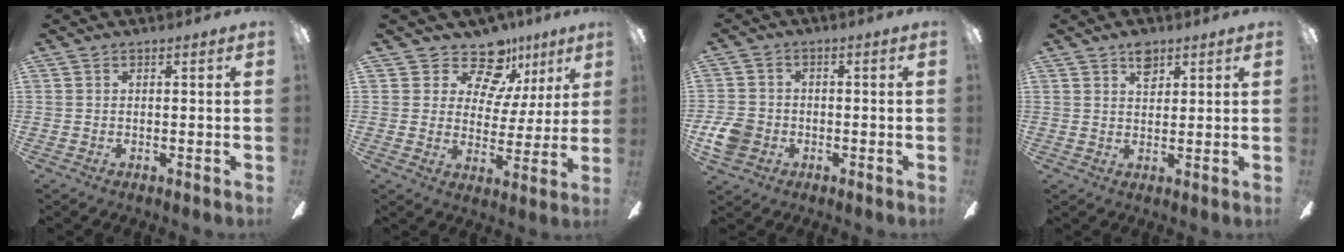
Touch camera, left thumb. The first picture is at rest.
{"total": 13.8, "force": [9.9, 7.9, 5.5], "torque": [-0.092, -0.063, 0.182]}
{"total": 6.6, "force": [-2.1, 5.4, 3.1], "torque": [-0.068, 0.015, -0.040]}
{"total": 4.2, "force": [2.7, 2.3, 2.2], "torque": [-0.025, -0.007, 0.044]}